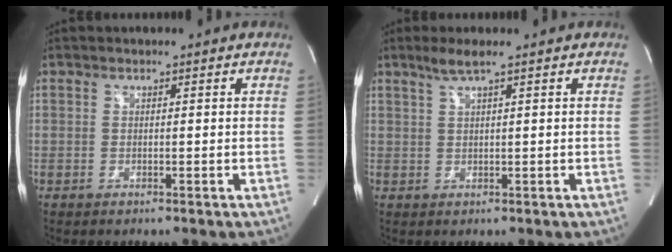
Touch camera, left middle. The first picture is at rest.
{"total": 2.7, "force": [1.8, -0.3, 2.0], "torque": [-0.051, 0.005, 0.041]}